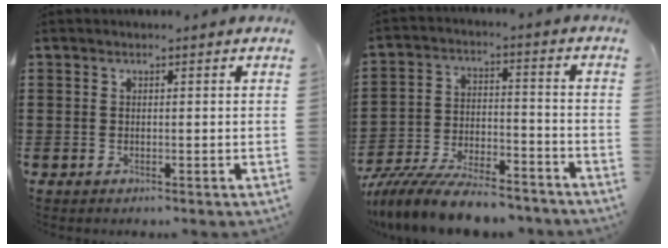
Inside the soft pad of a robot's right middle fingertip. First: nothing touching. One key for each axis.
{"total": 9.6, "fx": -8.9, "fy": 1.6, "fz": 3.3, "tx": -0.067, "ty": 0.018, "tz": -0.173}